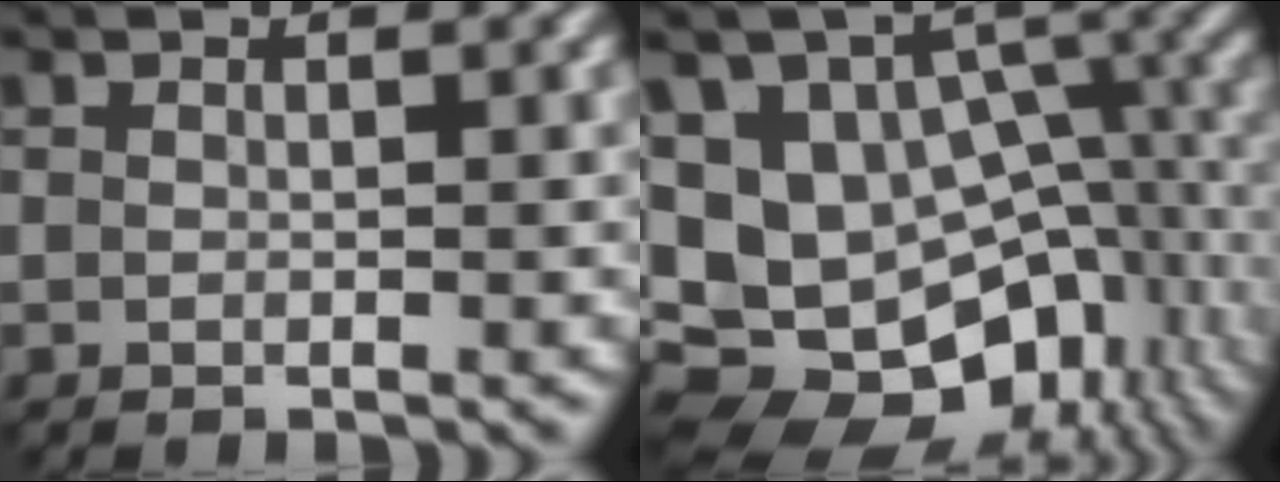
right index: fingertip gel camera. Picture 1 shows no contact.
{"total": 15.1, "force": [-3.7, 11.0, 9.7], "torque": [-0.170, -0.003, -0.018]}